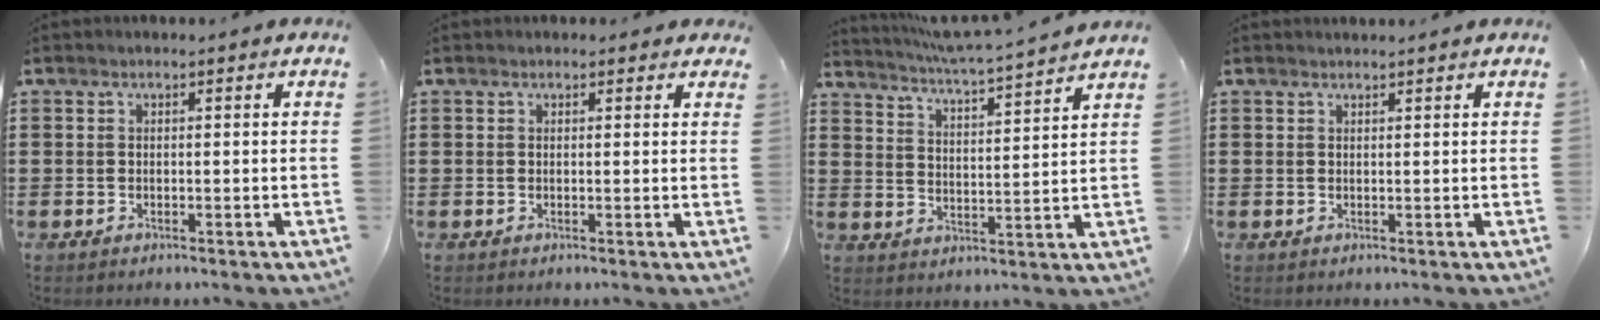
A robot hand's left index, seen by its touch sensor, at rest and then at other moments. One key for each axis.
{"total": 1.0, "fx": 0.8, "fy": 0.5, "fz": 0.3, "tx": -0.007, "ty": 0.006, "tz": 0.014}
{"total": 4.9, "fx": 4.6, "fy": -0.9, "fz": 1.5, "tx": -0.049, "ty": -0.037, "tz": 0.074}
{"total": 0.8, "fx": 0.8, "fy": -0.1, "fz": 0.2, "tx": -0.005, "ty": -0.003, "tz": 0.017}